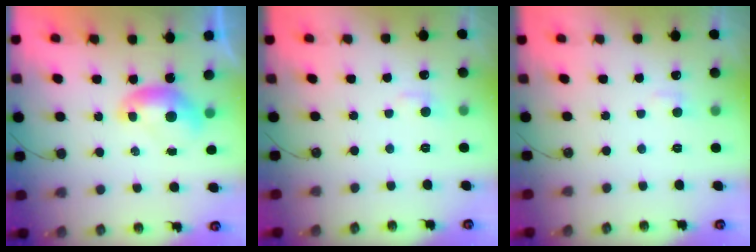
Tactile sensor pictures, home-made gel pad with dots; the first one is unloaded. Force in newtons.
{"total": 1.2, "press": 1.0, "slide": 0.7}
{"total": 1.6, "press": 1.4, "slide": 0.6}